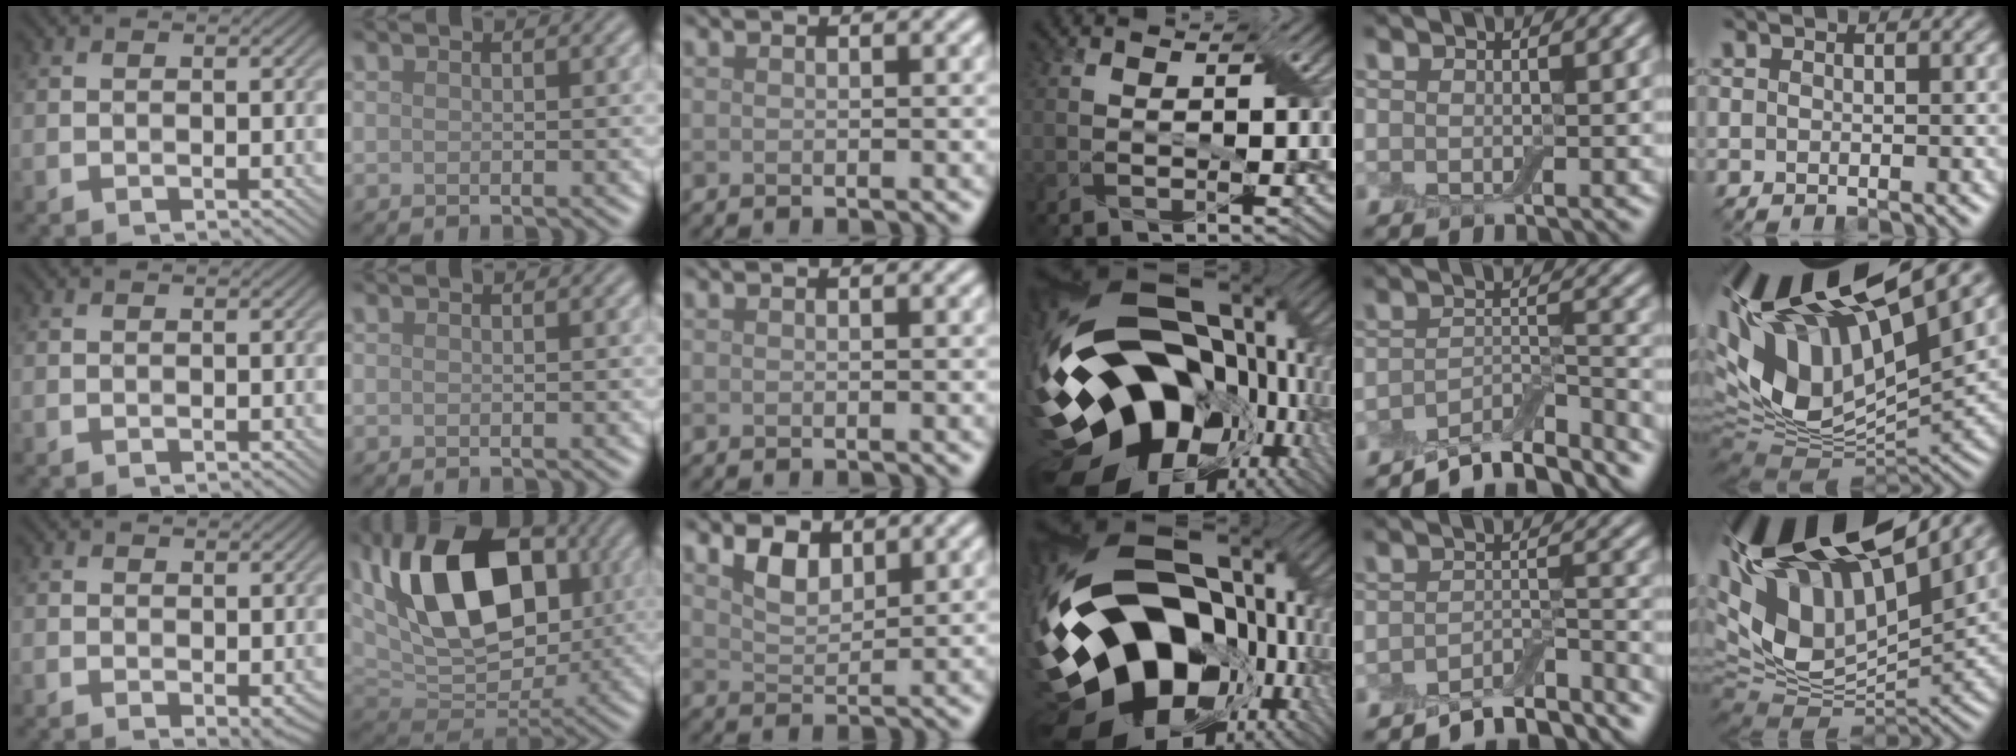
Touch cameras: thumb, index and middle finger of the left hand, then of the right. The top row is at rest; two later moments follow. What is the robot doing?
{"motion": "wrap", "object": "cling film"}